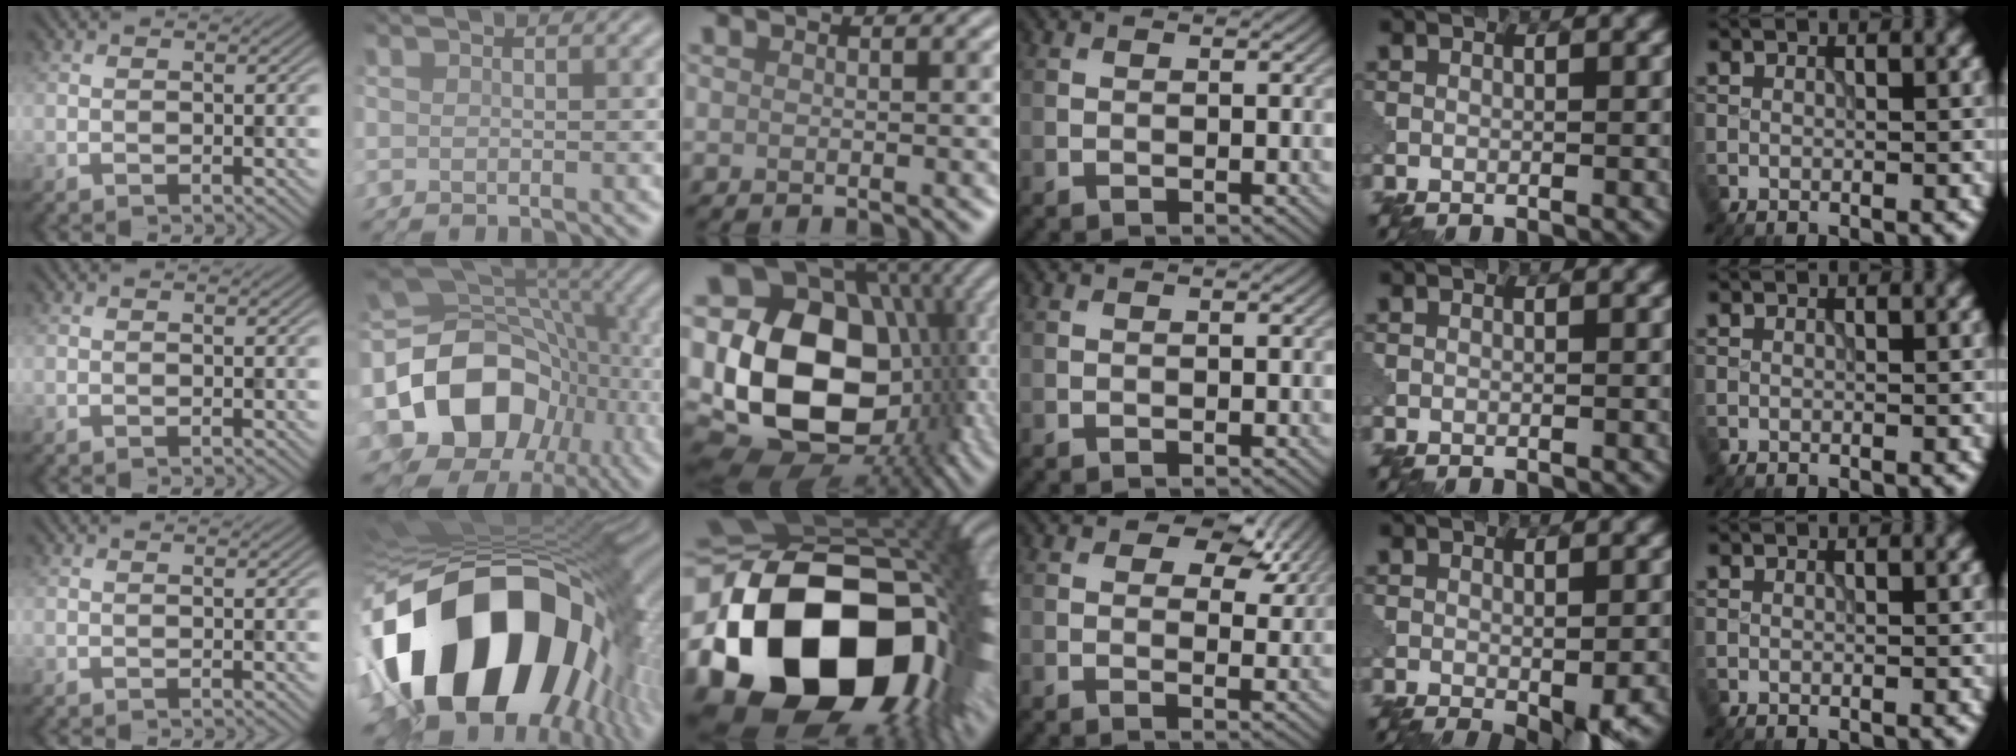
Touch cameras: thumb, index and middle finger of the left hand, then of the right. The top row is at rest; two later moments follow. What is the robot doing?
{"motion": "disassemble", "object": "puzzle pieces"}